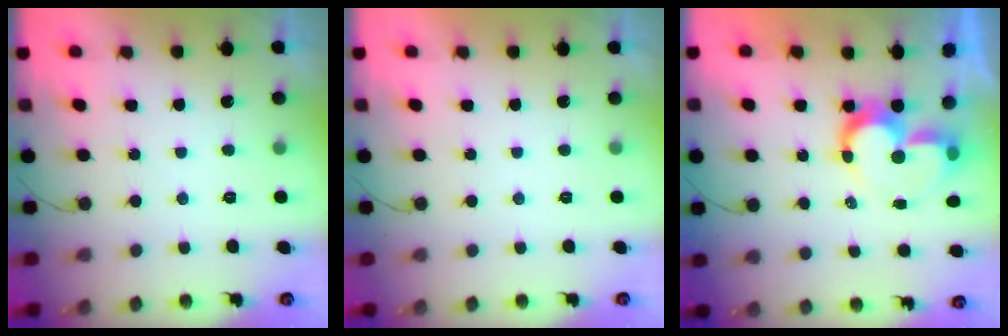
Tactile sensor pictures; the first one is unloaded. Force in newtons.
{"total": 1.7, "press": 1.6, "slide": 0.1}
{"total": 10.0, "press": 9.9, "slide": 0.7}